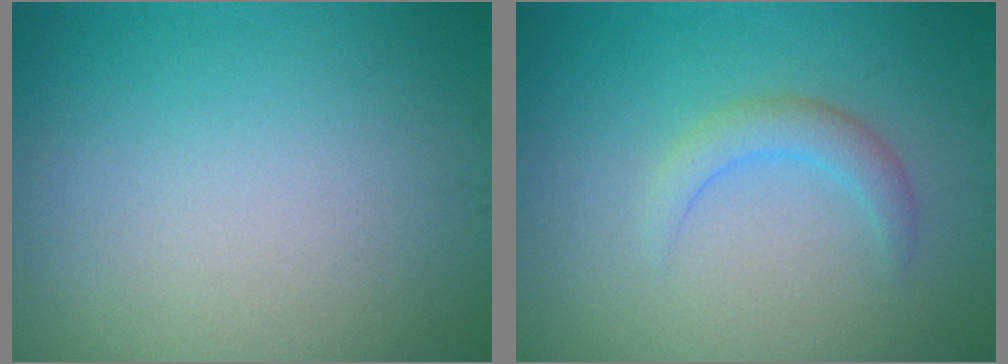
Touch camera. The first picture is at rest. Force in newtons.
{"total": 2.1, "press": 2.0, "slide": 0.3}